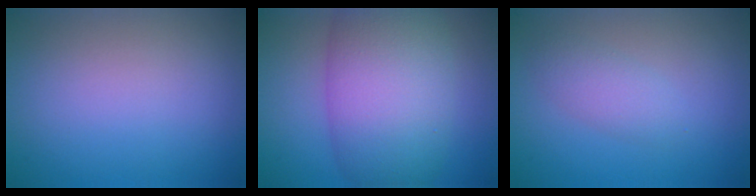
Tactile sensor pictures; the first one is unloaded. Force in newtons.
{"total": 10.7, "press": 10.7, "slide": 0.1}
{"total": 2.2, "press": 2.2, "slide": 0.1}